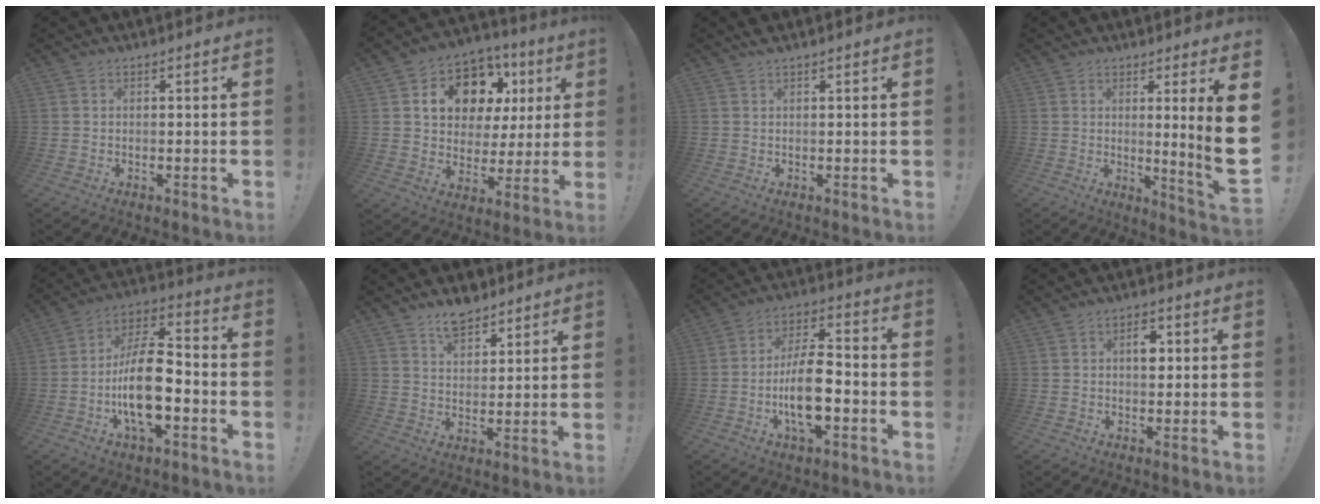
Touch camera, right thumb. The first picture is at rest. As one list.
[{"total": 14.1, "force": [6.7, 10.3, 7.0], "torque": [-0.114, -0.038, 0.135]}, {"total": 1.5, "force": [1.4, 0.2, 0.5], "torque": [-0.002, -0.004, 0.023]}, {"total": 9.4, "force": [1.2, -1.3, 9.2], "torque": [-0.132, -0.030, 0.011]}, {"total": 17.8, "force": [-4.8, 8.1, 15.1], "torque": [-0.289, 0.019, -0.081]}, {"total": 7.7, "force": [6.2, 3.8, 2.6], "torque": [-0.039, -0.033, 0.115]}, {"total": 14.7, "force": [-4.4, 6.0, 12.7], "torque": [-0.233, 0.012, -0.076]}, {"total": 4.9, "force": [0.8, 3.2, 3.7], "torque": [-0.039, 0.000, 0.006]}]